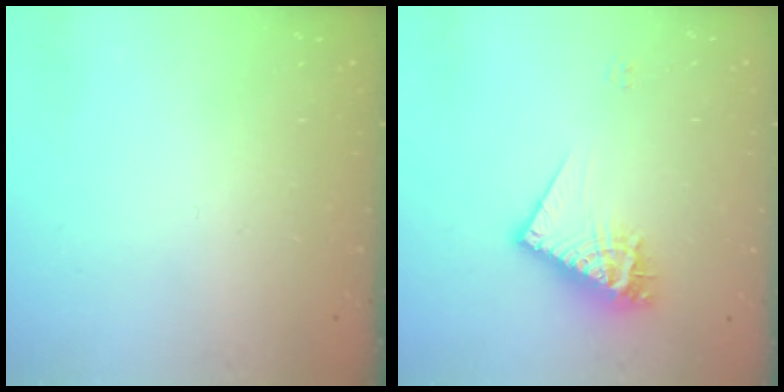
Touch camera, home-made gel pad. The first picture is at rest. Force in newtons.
{"total": 11.7, "press": 11.7, "slide": 0.8}